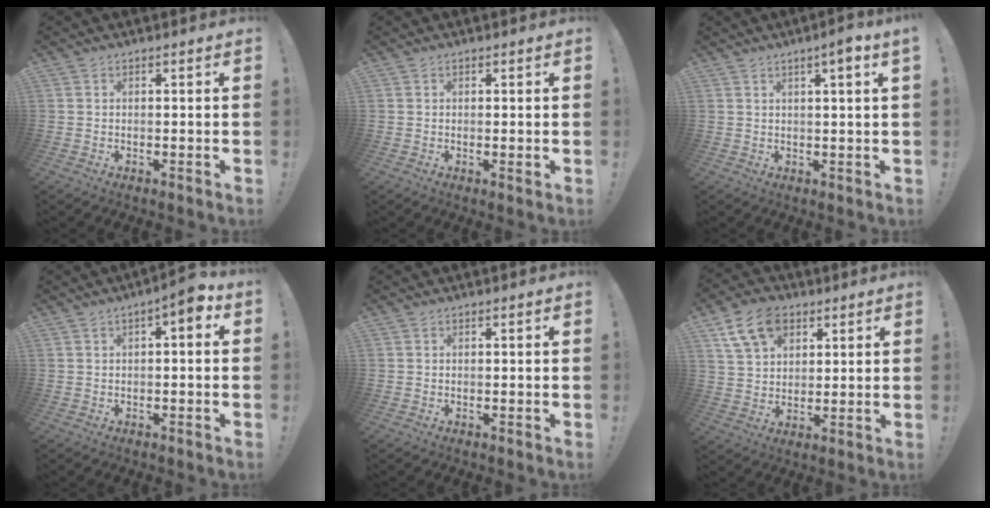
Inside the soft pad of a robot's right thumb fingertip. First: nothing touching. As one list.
[{"total": 0.8, "force": [0.2, 0.0, 0.7], "torque": [-0.006, -0.003, 0.001]}, {"total": 4.2, "force": [1.9, -0.3, 3.7], "torque": [-0.049, -0.008, 0.024]}, {"total": 3.8, "force": [0.8, 1.0, 3.6], "torque": [-0.046, -0.010, 0.006]}, {"total": 0.0}, {"total": 12.4, "force": [6.5, 8.6, 6.1], "torque": [-0.103, -0.021, 0.127]}]